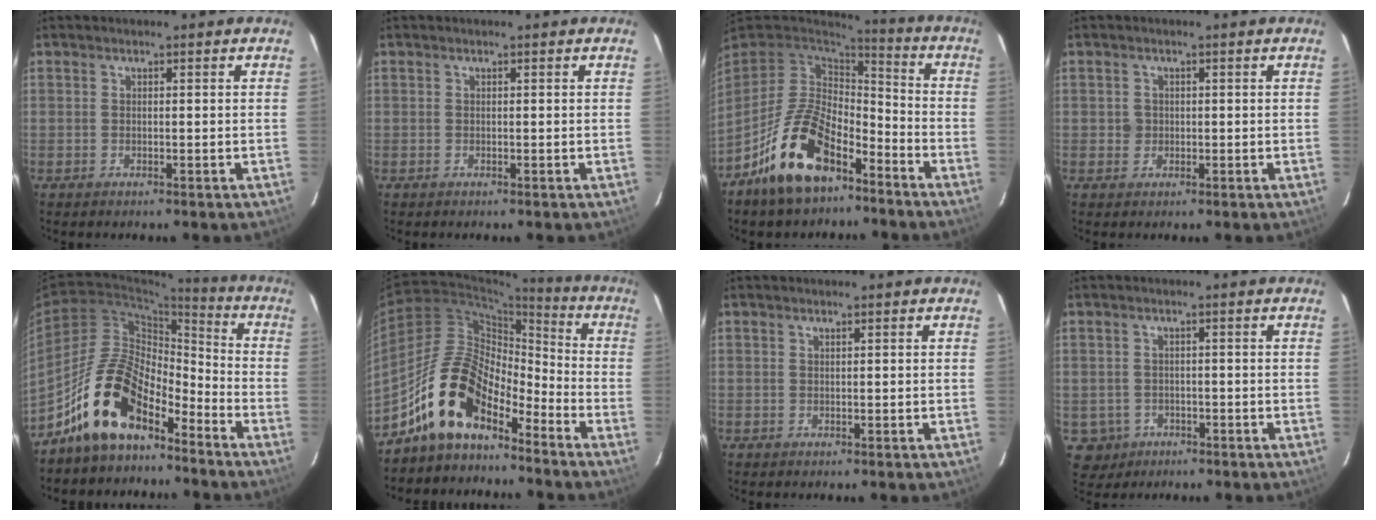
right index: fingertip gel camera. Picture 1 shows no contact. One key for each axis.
{"total": 0.0}
{"total": 17.0, "fx": -10.0, "fy": 8.7, "fz": 10.6, "tx": -0.213, "ty": 0.005, "tz": -0.172}
{"total": 1.7, "fx": 0.0, "fy": 1.7, "fz": 0.1, "tx": 0.002, "ty": 0.003, "tz": 0.000}
{"total": 14.8, "fx": -10.4, "fy": 6.5, "fz": 8.3, "tx": -0.157, "ty": 0.025, "tz": -0.192}
{"total": 14.2, "fx": -10.5, "fy": 6.1, "fz": 7.4, "tx": -0.130, "ty": 0.019, "tz": -0.202}
{"total": 0.0}
{"total": 4.6, "fx": -1.5, "fy": 4.3, "fz": 0.6, "tx": -0.022, "ty": 0.008, "tz": -0.015}